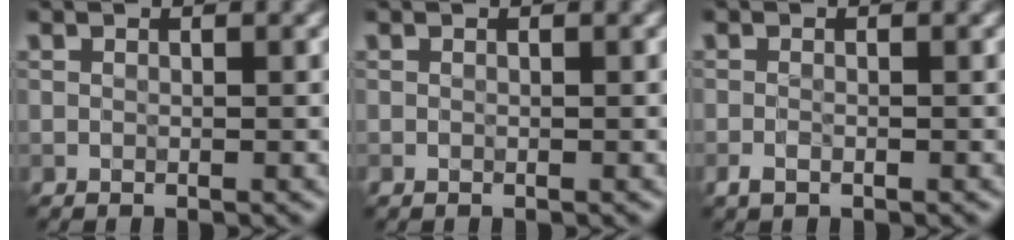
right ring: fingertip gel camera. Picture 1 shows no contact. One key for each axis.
{"total": 0.0}
{"total": 1.1, "fx": -0.6, "fy": 0.4, "fz": 0.8, "tx": -0.018, "ty": -0.002, "tz": -0.013}